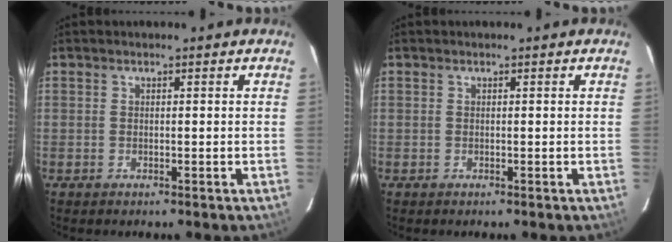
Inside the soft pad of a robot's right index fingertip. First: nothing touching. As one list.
[{"total": 0.0}]